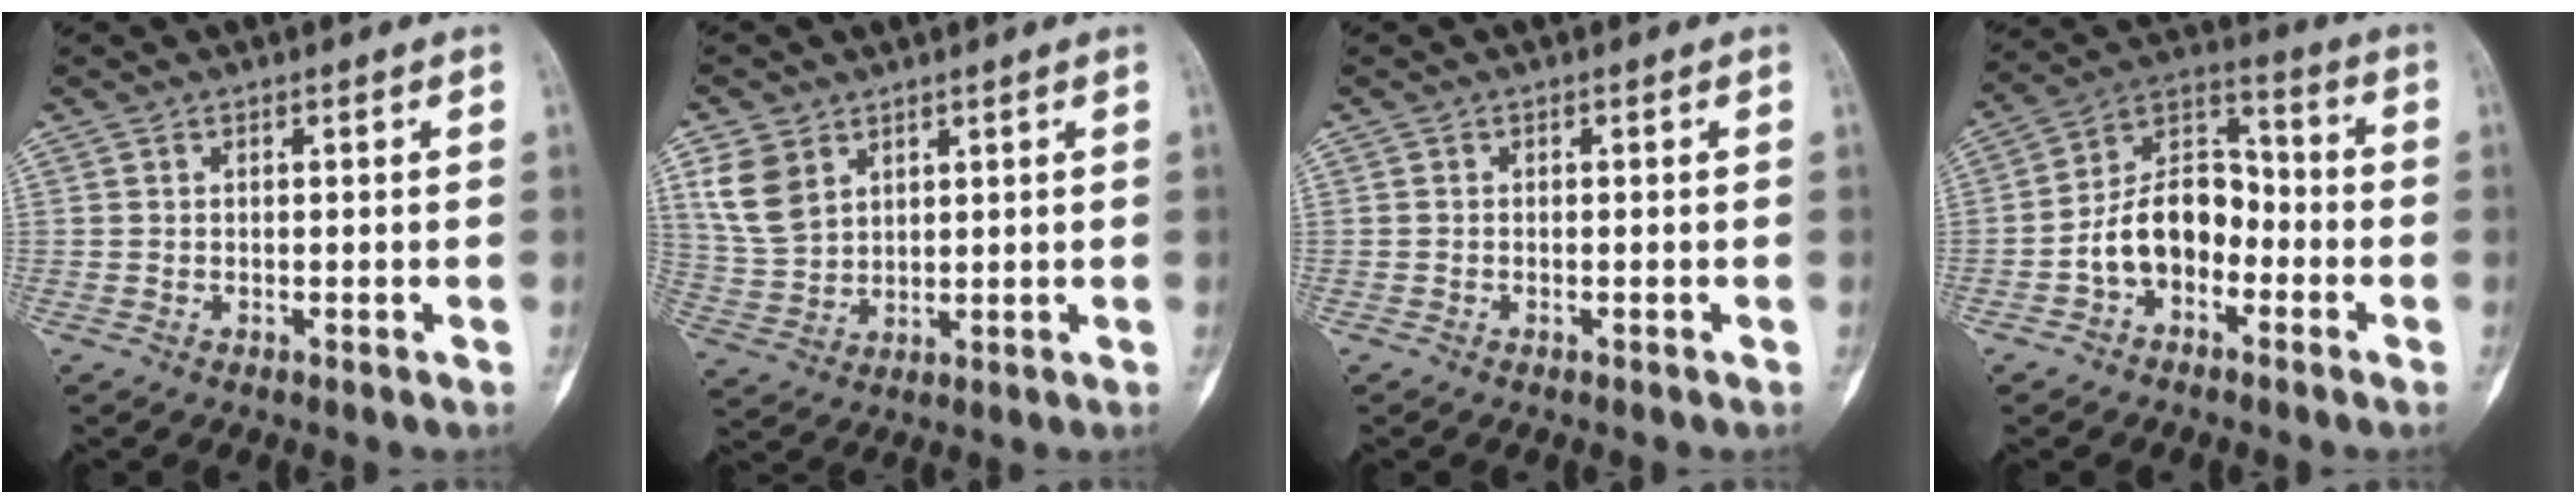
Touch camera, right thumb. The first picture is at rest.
{"total": 8.1, "force": [3.9, 5.7, 4.2], "torque": [-0.075, -0.012, 0.091]}
{"total": 0.0}
{"total": 11.9, "force": [-3.8, 8.1, 7.9], "torque": [-0.115, 0.052, -0.080]}